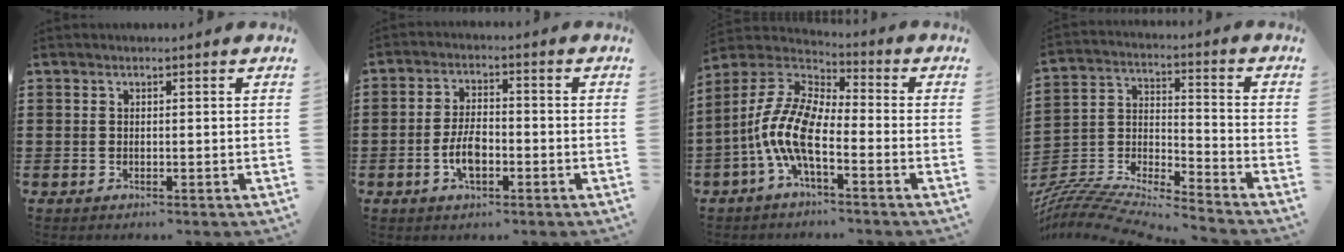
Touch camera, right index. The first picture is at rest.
{"total": 5.6, "force": [-1.8, 2.8, 4.6], "torque": [-0.106, 0.002, -0.038]}
{"total": 10.8, "force": [-4.0, 3.9, 9.3], "torque": [-0.238, -0.018, -0.088]}
{"total": 7.2, "force": [-7.0, 0.6, 1.5], "torque": [-0.047, -0.011, -0.148]}